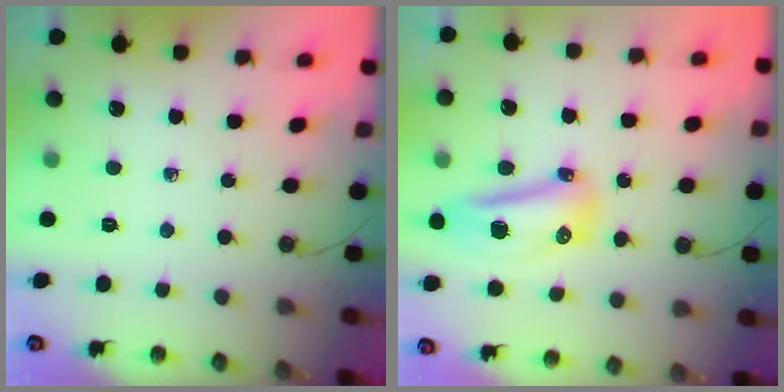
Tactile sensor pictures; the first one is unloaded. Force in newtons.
{"total": 21.3, "press": 16.2, "slide": 13.9}